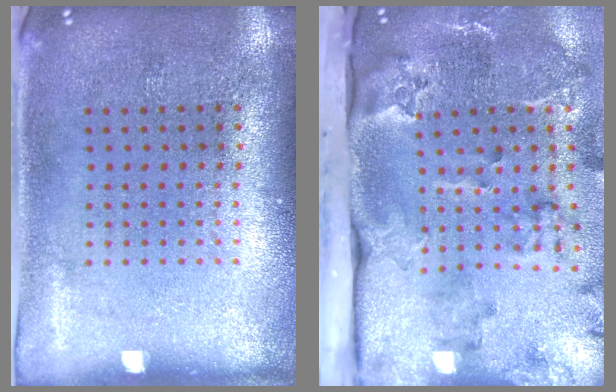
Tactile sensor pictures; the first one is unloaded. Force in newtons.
{"total": 3.9, "press": 2.7, "slide": 2.8}